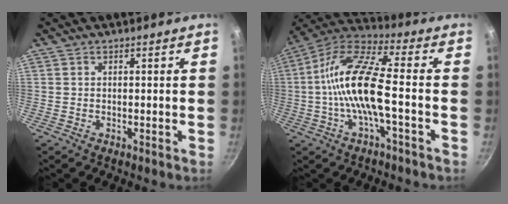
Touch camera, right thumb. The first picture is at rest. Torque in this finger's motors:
{"motor_torque": [2.82, 2.19, 1.92, -0.62, 0.65]}